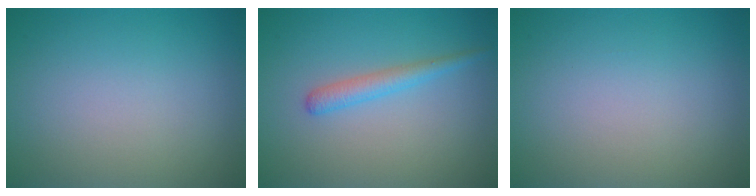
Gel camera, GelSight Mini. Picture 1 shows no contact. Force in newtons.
{"total": 1.9, "press": 1.9, "slide": 0.1}
{"total": 0.0}